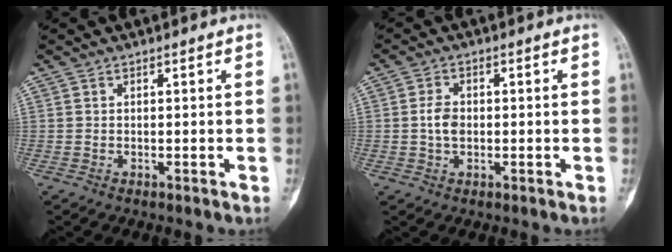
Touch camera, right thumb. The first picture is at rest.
{"total": 3.7, "force": [-0.1, 2.5, 2.7], "torque": [-0.048, 0.005, -0.005]}